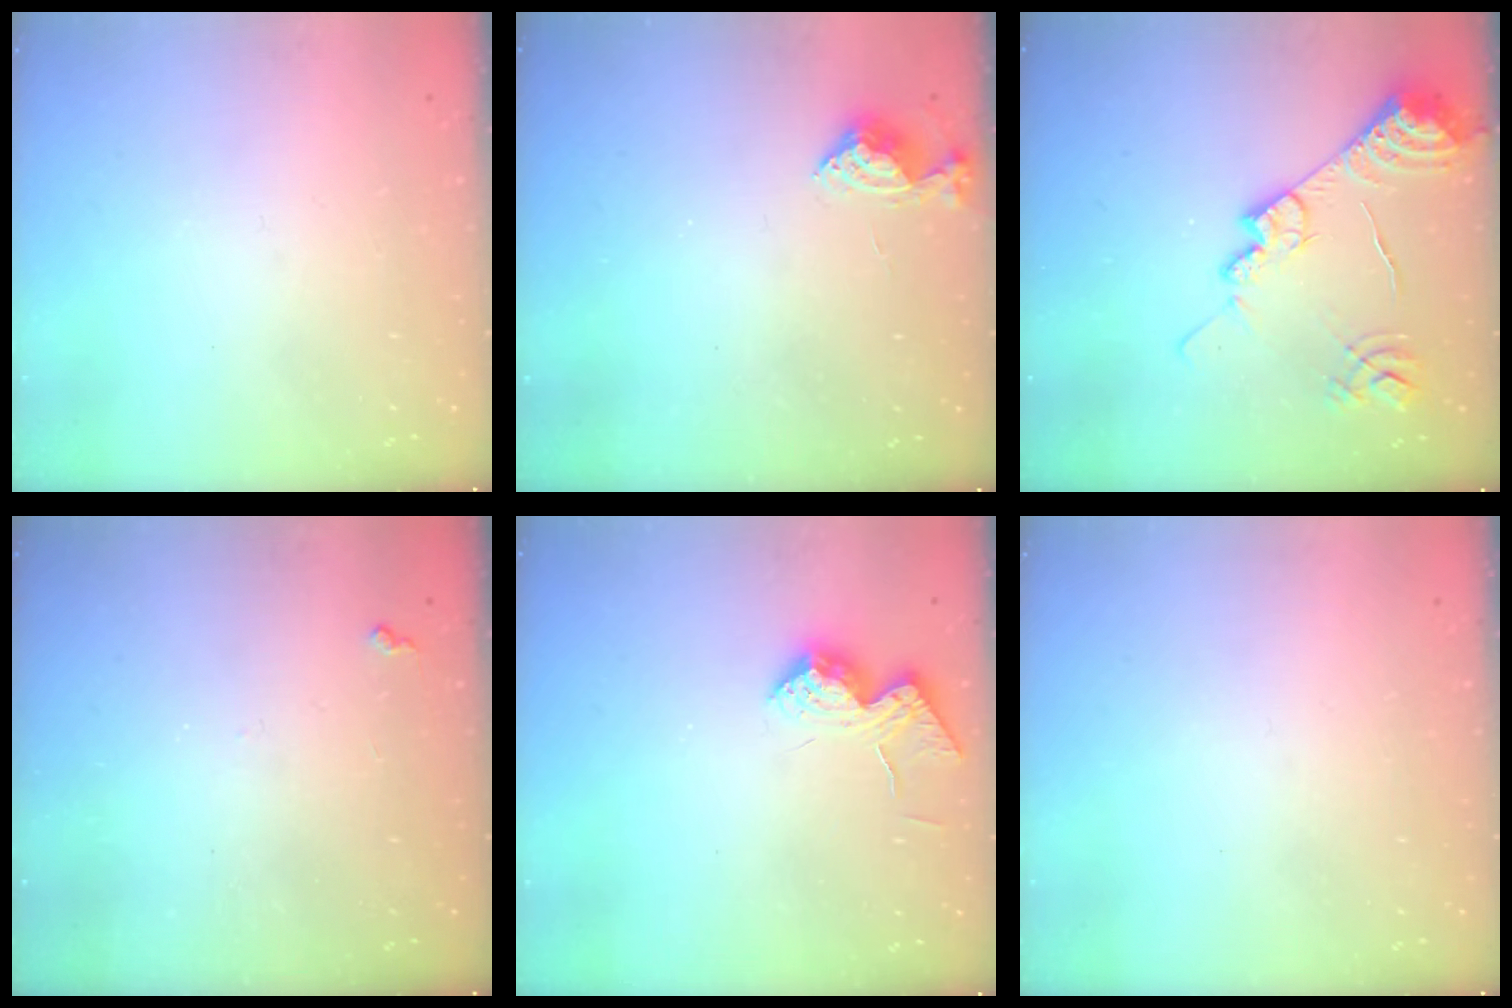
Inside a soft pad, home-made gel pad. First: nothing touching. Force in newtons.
{"total": 5.3, "press": 5.3, "slide": 0.7}
{"total": 15.2, "press": 15.1, "slide": 1.3}
{"total": 5.0, "press": 4.9, "slide": 0.8}
{"total": 15.0, "press": 15.0, "slide": 0.9}
{"total": 0.0}